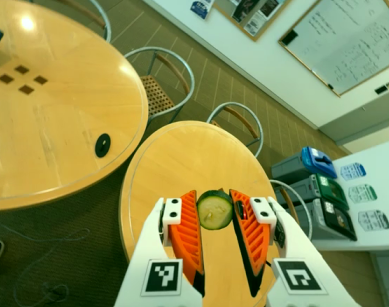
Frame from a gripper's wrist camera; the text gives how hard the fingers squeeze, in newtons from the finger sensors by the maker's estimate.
{"total": 8.5, "left": 8.8, "right": 8.3}